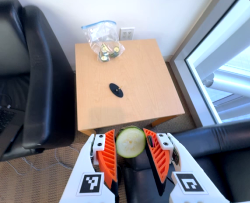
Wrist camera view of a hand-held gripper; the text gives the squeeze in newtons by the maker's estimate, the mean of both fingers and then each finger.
{"total": 10.2, "left": 10.4, "right": 10.0}